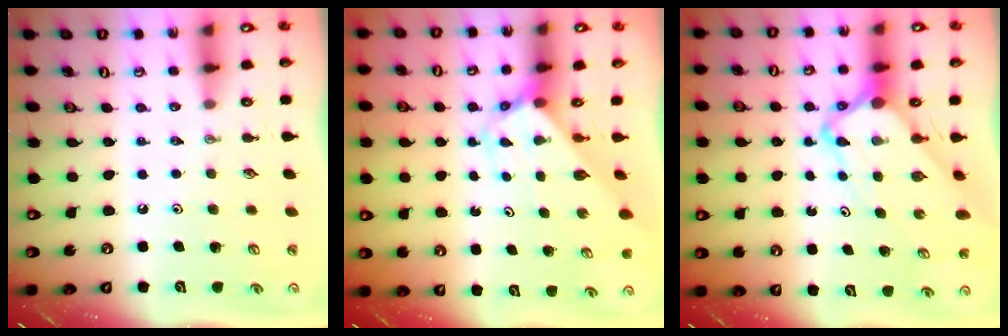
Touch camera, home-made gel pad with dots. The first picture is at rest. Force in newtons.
{"total": 2.6, "press": 2.6, "slide": 0.2}
{"total": 6.3, "press": 6.3, "slide": 0.5}